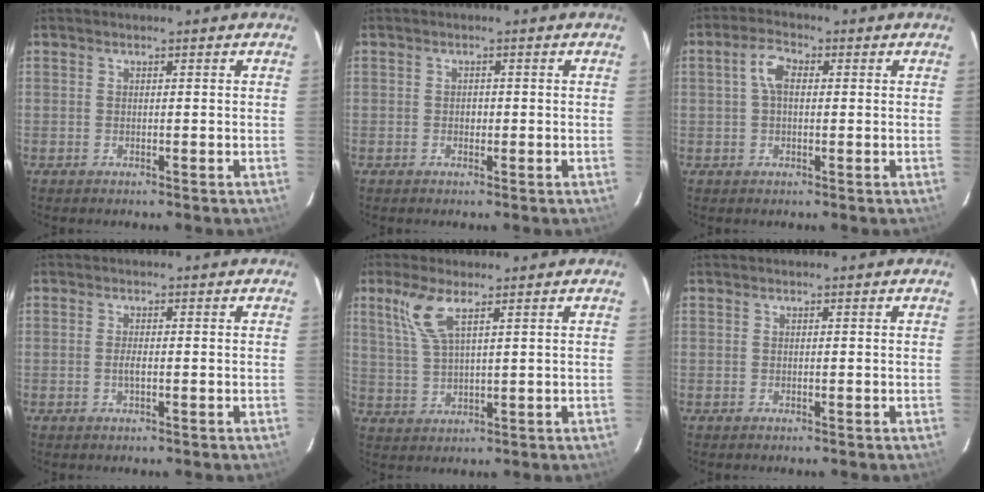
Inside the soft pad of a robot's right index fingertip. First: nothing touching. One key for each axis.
{"total": 1.2, "fx": -0.2, "fy": 1.0, "fz": 0.7, "tx": -0.011, "ty": 0.004, "tz": -0.004}
{"total": 4.2, "fx": 0.6, "fy": 2.3, "fz": 3.4, "tx": -0.069, "ty": 0.014, "tz": 0.011}
{"total": 1.4, "fx": -0.3, "fy": 0.3, "fz": 1.3, "tx": -0.027, "ty": 0.001, "tz": -0.007}
{"total": 6.5, "fx": 3.6, "fy": 1.6, "fz": 5.2, "tx": -0.116, "ty": 0.004, "tz": 0.078}
{"total": 0.0}